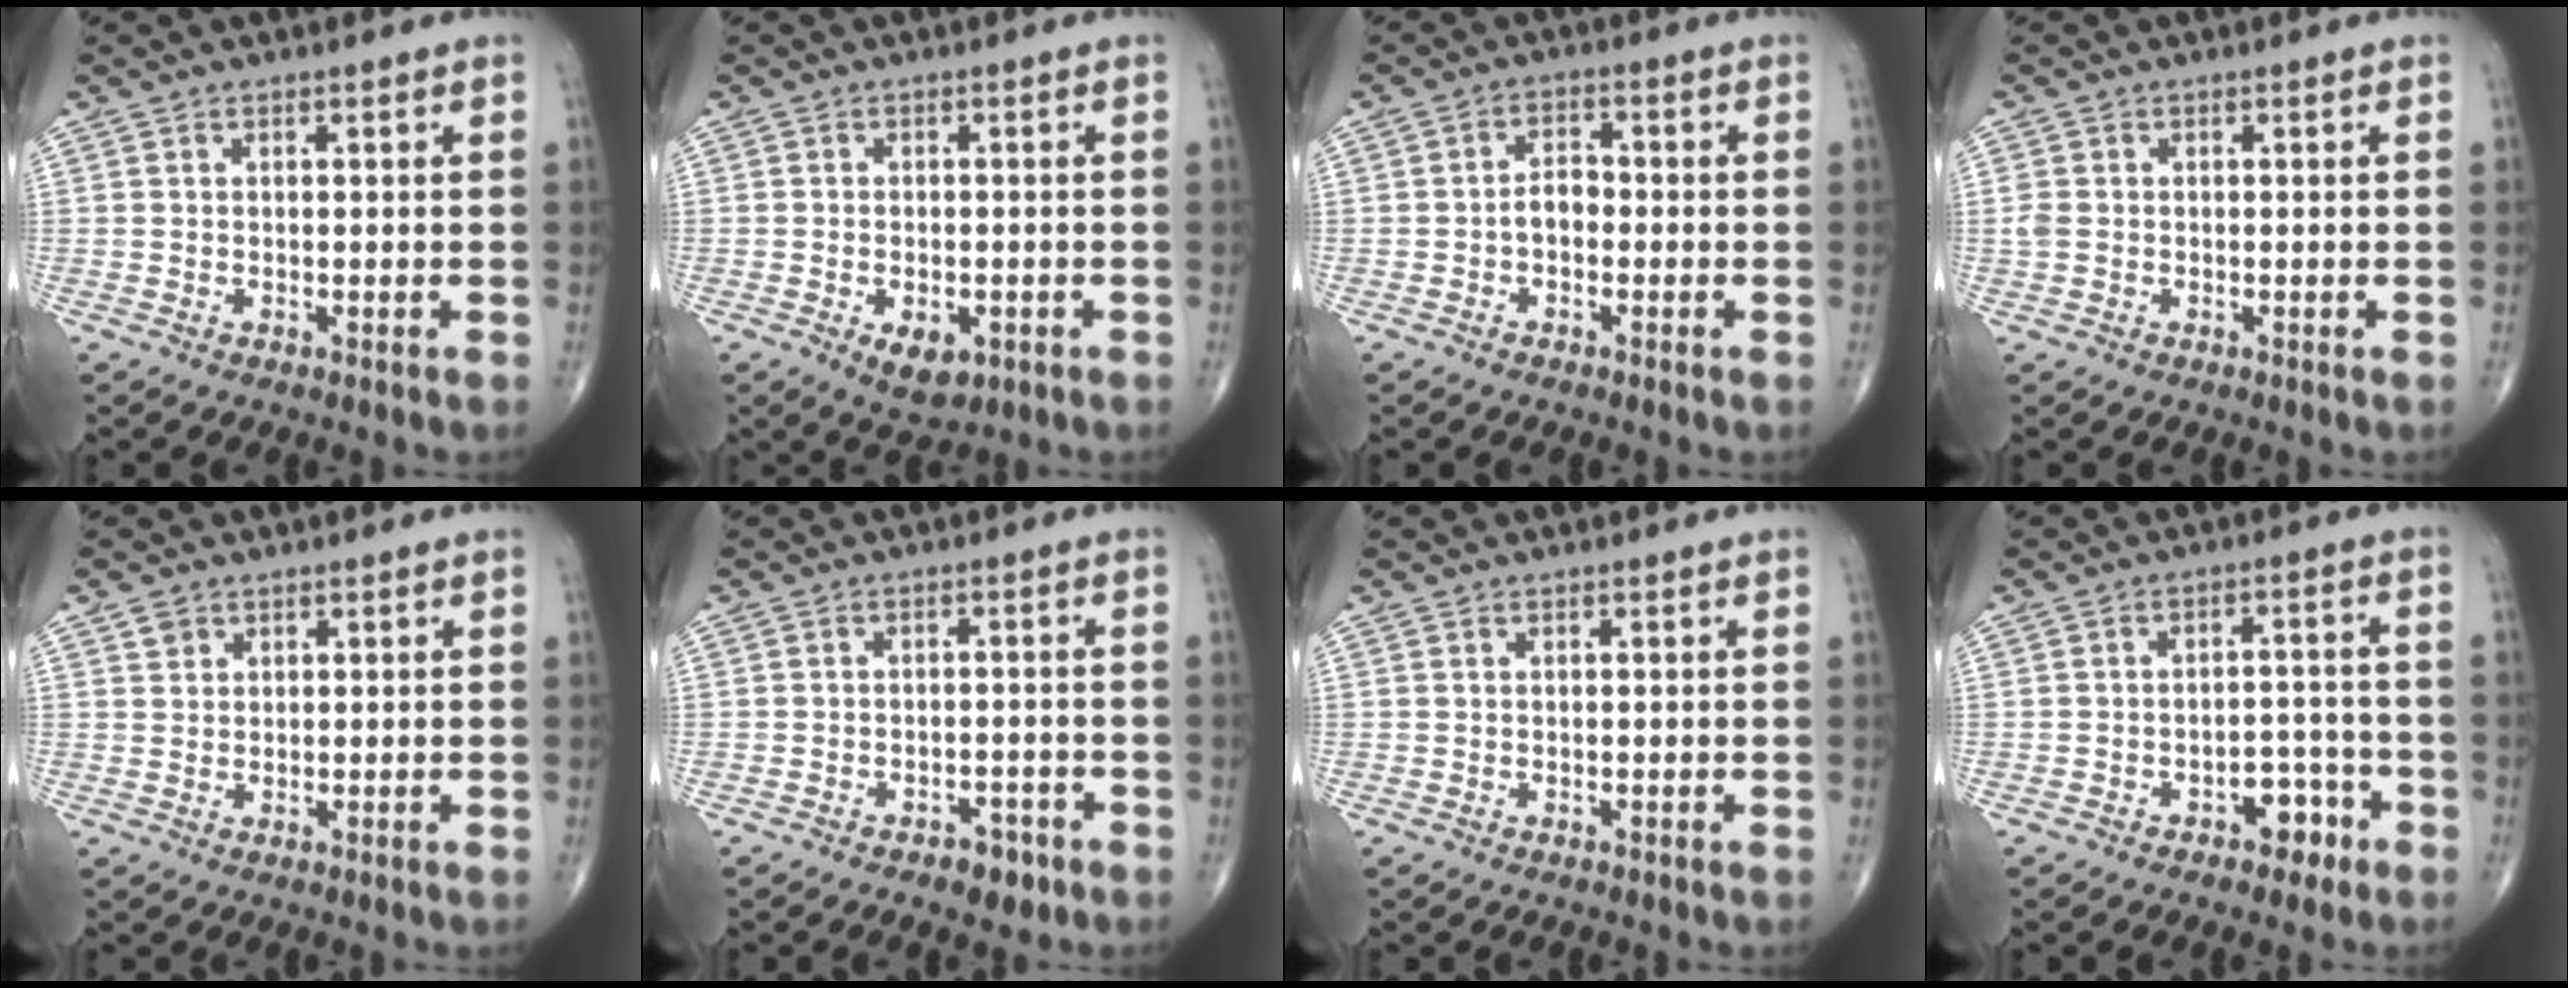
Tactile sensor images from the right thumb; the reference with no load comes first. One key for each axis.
{"total": 5.4, "fx": -2.0, "fy": 3.0, "fz": 4.0, "tx": -0.055, "ty": 0.001, "tz": -0.022}
{"total": 3.4, "fx": -1.0, "fy": 2.3, "fz": 2.3, "tx": -0.027, "ty": 0.017, "tz": -0.025}
{"total": 1.9, "fx": -0.1, "fy": 1.5, "fz": 1.2, "tx": -0.033, "ty": -0.001, "tz": -0.004}
{"total": 1.8, "fx": 1.1, "fy": 1.4, "fz": 0.4, "tx": 0.007, "ty": -0.004, "tz": 0.015}
{"total": 3.9, "fx": -2.5, "fy": 2.1, "fz": 2.1, "tx": -0.017, "ty": 0.014, "tz": -0.032}
{"total": 0.0}
{"total": 5.6, "fx": -3.2, "fy": 3.3, "fz": 3.1, "tx": -0.021, "ty": 0.035, "tz": -0.045}